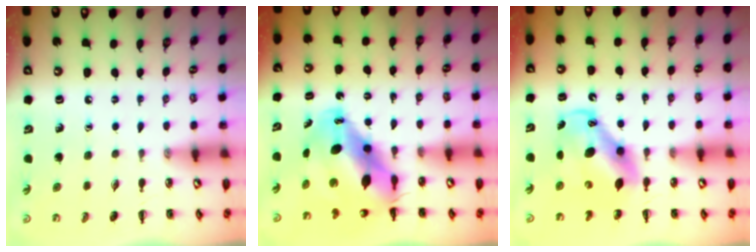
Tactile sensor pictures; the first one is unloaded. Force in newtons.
{"total": 12.4, "press": 12.0, "slide": 3.1}
{"total": 8.4, "press": 8.2, "slide": 2.1}